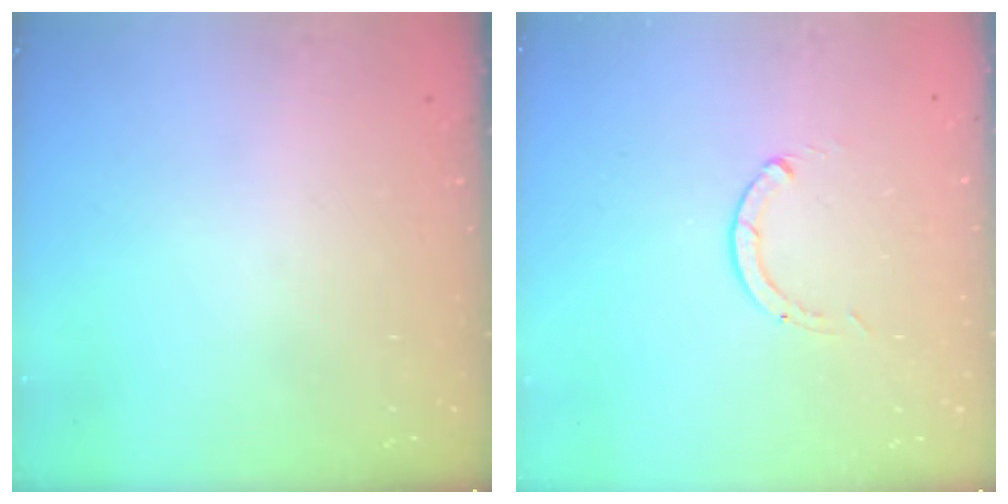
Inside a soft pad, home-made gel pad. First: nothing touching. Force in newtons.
{"total": 0.0}